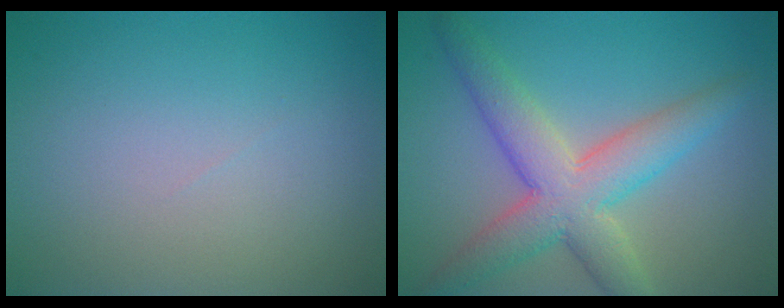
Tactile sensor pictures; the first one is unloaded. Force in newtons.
{"total": 6.7, "press": 6.7, "slide": 0.2}